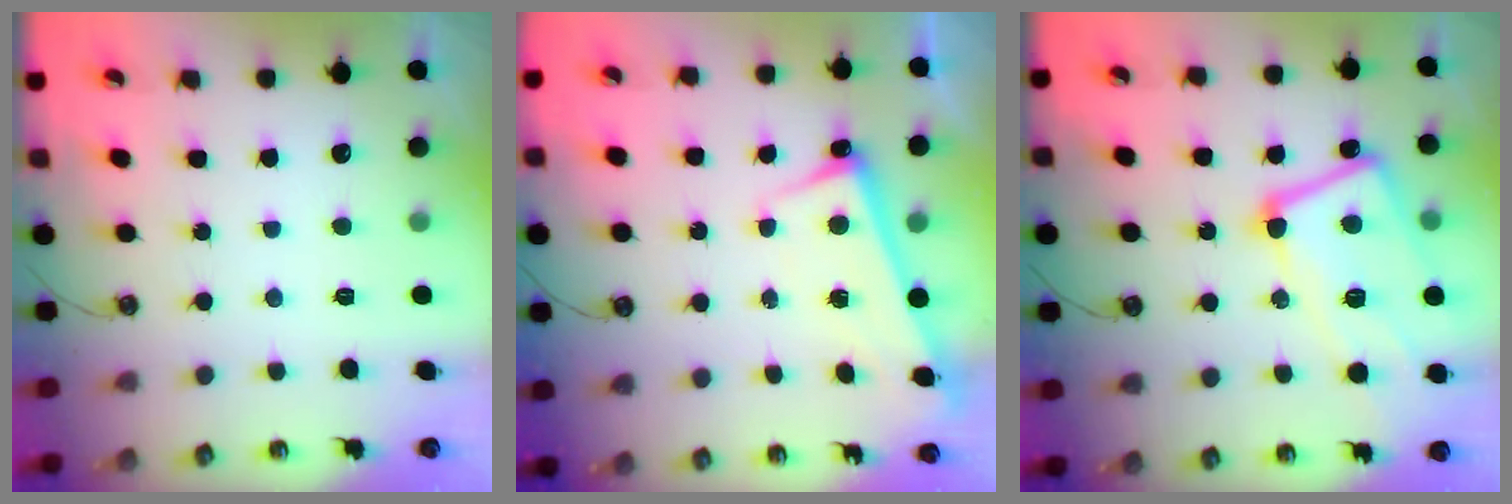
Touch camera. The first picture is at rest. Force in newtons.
{"total": 2.7, "press": 2.7, "slide": 0.5}
{"total": 9.0, "press": 8.9, "slide": 1.7}